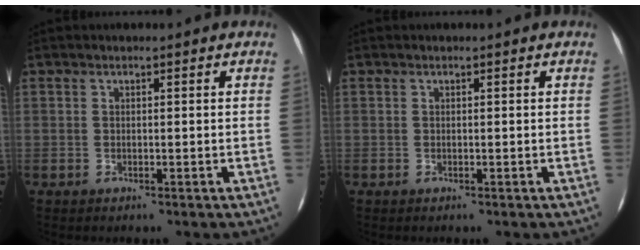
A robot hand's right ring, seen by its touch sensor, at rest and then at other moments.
{"total": 0.0}